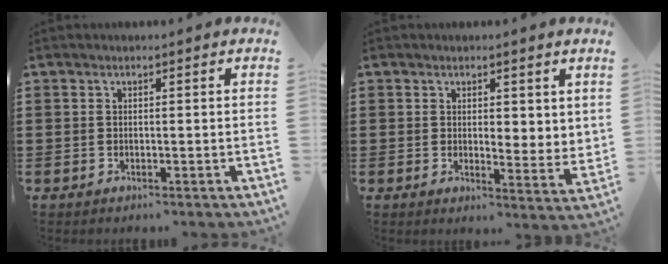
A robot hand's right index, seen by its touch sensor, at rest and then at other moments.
{"total": 2.6, "force": [1.9, 1.4, 1.0], "torque": [-0.018, 0.002, 0.034]}